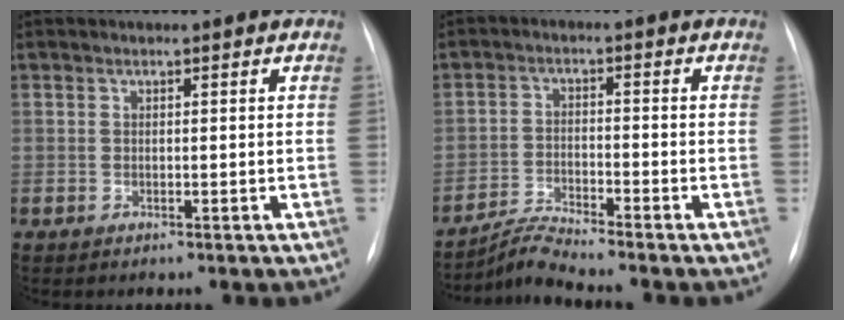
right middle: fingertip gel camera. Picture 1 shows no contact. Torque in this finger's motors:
{"motor_torque": [0.06, -0.86, -0.07, 0.01]}